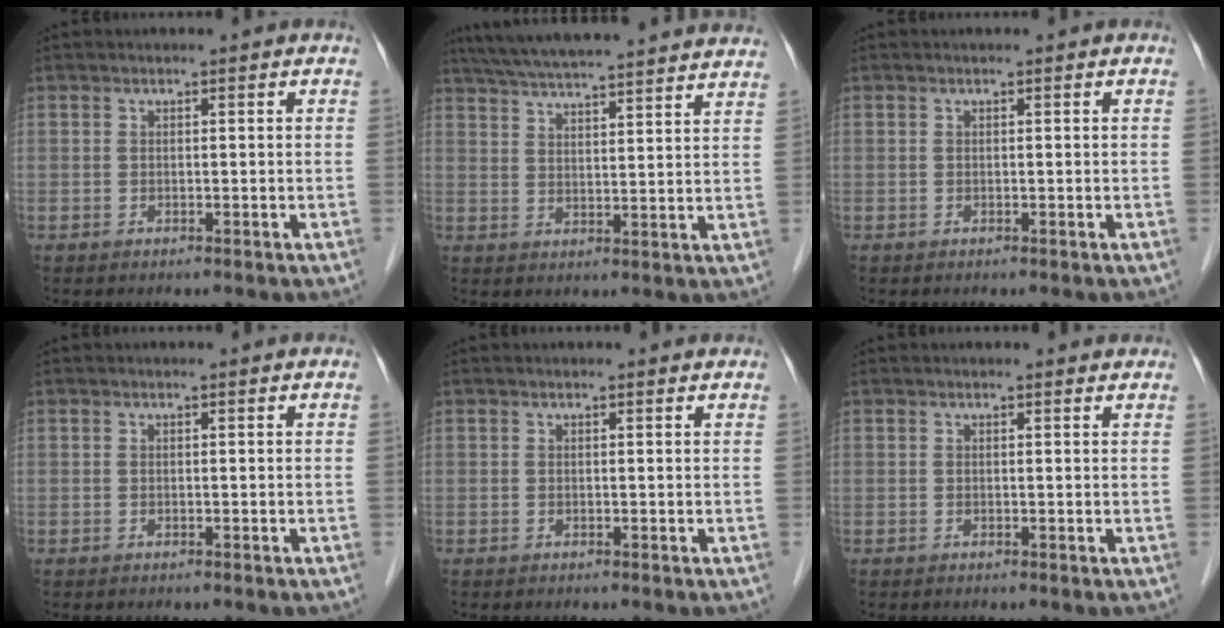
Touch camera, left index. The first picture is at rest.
{"total": 25.2, "force": [23.0, 1.5, 10.2], "torque": [-0.173, 0.011, 0.303]}
{"total": 0.0}
{"total": 0.0}
{"total": 1.1, "force": [1.0, 0.3, 0.2], "torque": [-0.014, 0.008, 0.007]}
{"total": 2.1, "force": [1.9, 0.6, 0.4], "torque": [-0.013, 0.008, 0.013]}